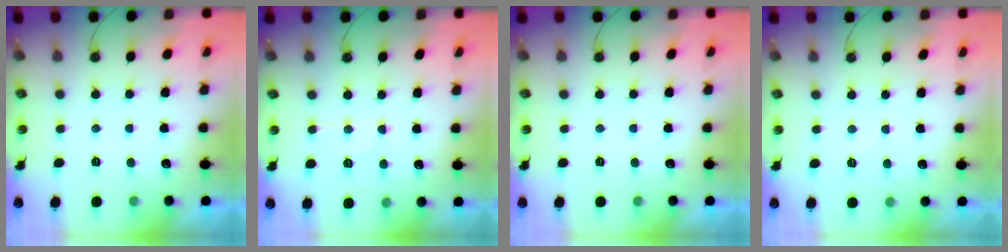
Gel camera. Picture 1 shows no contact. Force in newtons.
{"total": 7.7, "press": 7.6, "slide": 0.8}
{"total": 0.0}
{"total": 2.7, "press": 2.6, "slide": 0.4}